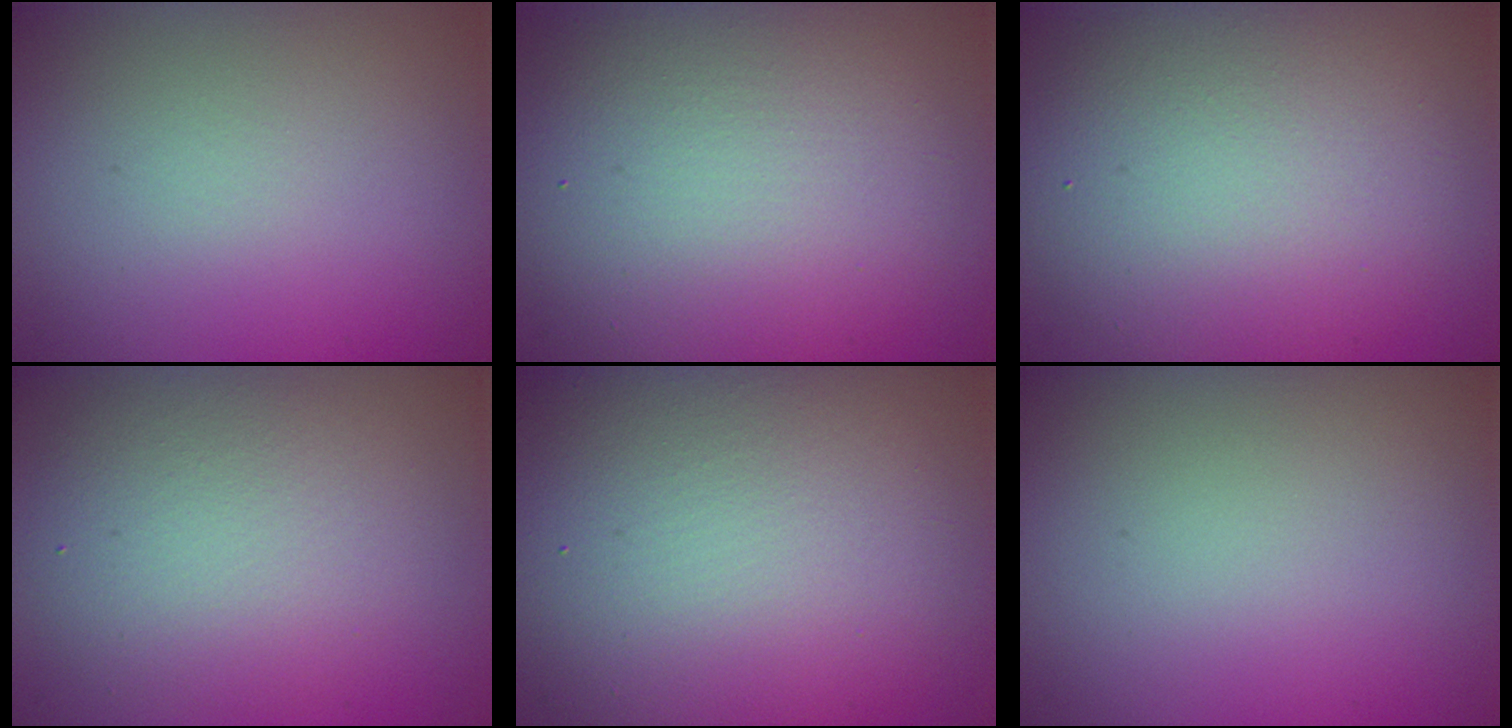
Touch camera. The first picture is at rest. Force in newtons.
{"total": 9.5, "press": 9.5, "slide": 0.3}
{"total": 8.1, "press": 8.1, "slide": 0.4}
{"total": 4.9, "press": 4.8, "slide": 0.8}
{"total": 11.8, "press": 11.7, "slide": 0.9}
{"total": 0.0}